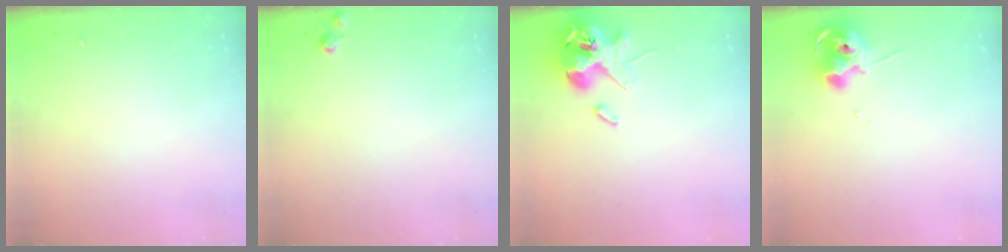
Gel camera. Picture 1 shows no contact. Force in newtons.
{"total": 5.7, "press": 5.6, "slide": 0.9}
{"total": 14.7, "press": 14.5, "slide": 2.1}
{"total": 10.4, "press": 10.3, "slide": 0.7}